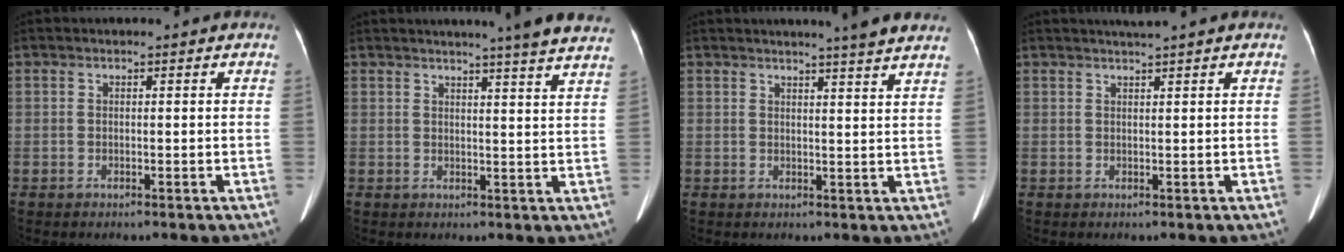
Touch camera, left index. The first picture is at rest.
{"total": 11.7, "force": [10.4, -1.2, 5.2], "torque": [-0.069, -0.027, 0.103]}
{"total": 7.0, "force": [6.2, -1.0, 3.1], "torque": [-0.041, -0.002, 0.058]}
{"total": 1.8, "force": [1.5, -0.6, 0.7], "torque": [-0.006, 0.005, 0.030]}